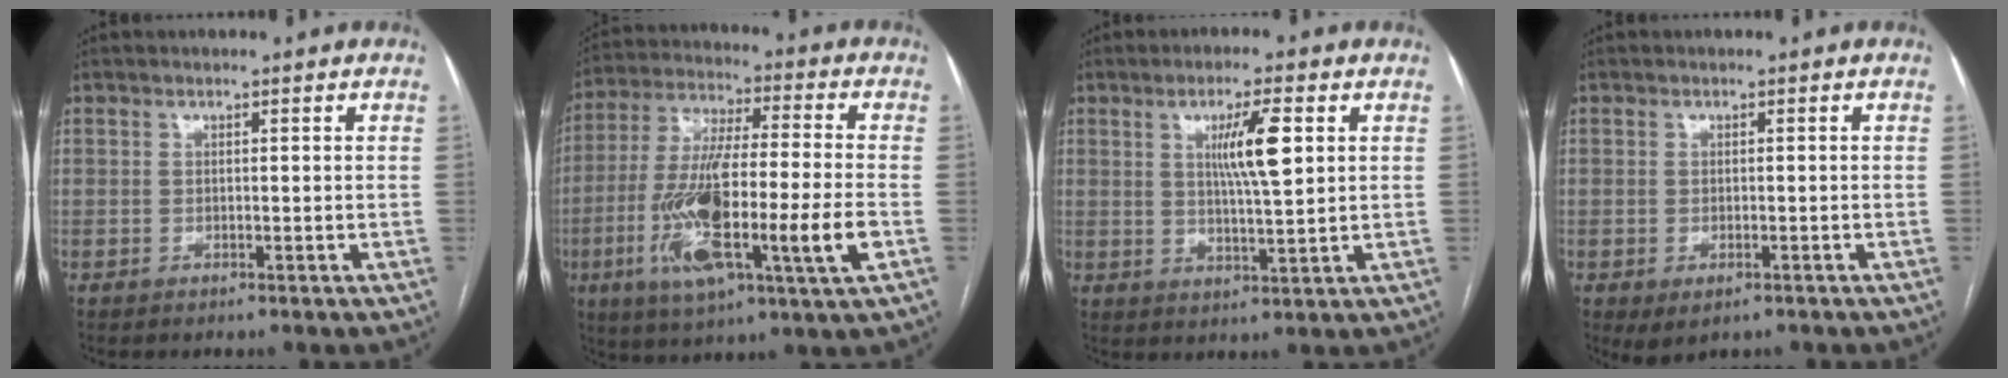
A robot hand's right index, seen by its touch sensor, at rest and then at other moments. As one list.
[{"total": 19.8, "force": [-5.6, 2.0, 18.9], "torque": [-0.357, -0.017, -0.096]}, {"total": 7.2, "force": [2.1, 0.5, 6.9], "torque": [-0.121, -0.001, 0.036]}, {"total": 3.0, "force": [-1.5, 1.5, 2.2], "torque": [-0.035, -0.006, -0.012]}]